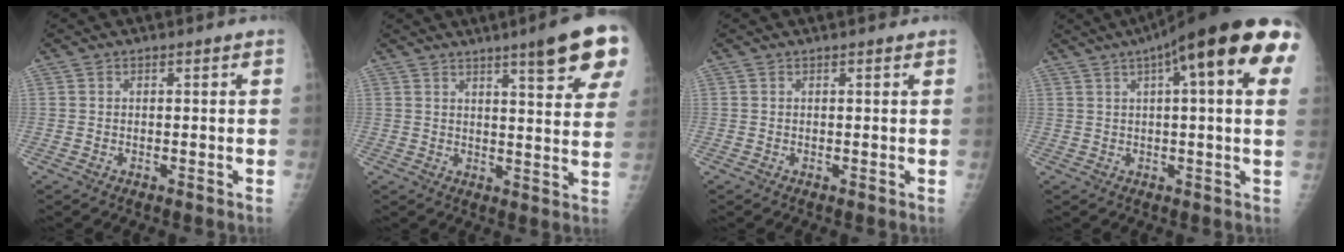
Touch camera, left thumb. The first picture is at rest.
{"total": 12.3, "force": [7.3, 1.6, 9.8], "torque": [-0.110, -0.033, 0.089]}
{"total": 0.9, "force": [0.8, 0.1, 0.5], "torque": [-0.005, 0.000, 0.012]}
{"total": 21.9, "force": [9.1, 4.7, 19.4], "torque": [-0.267, 0.024, 0.118]}